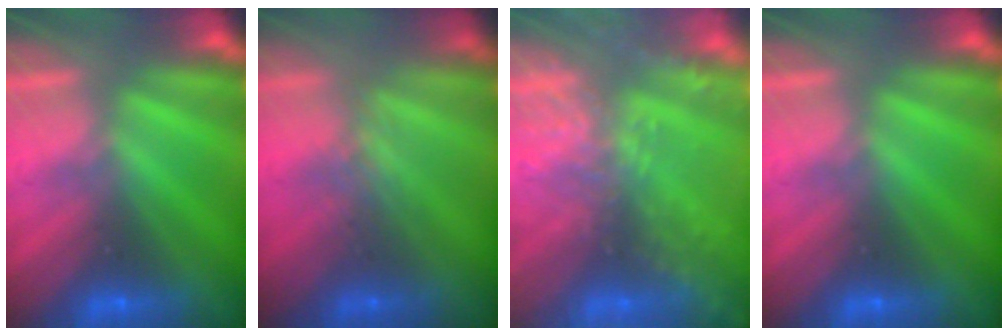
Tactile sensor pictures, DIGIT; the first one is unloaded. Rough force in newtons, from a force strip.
{"total": 2.6}
{"total": 6.3}
{"total": 0.0}